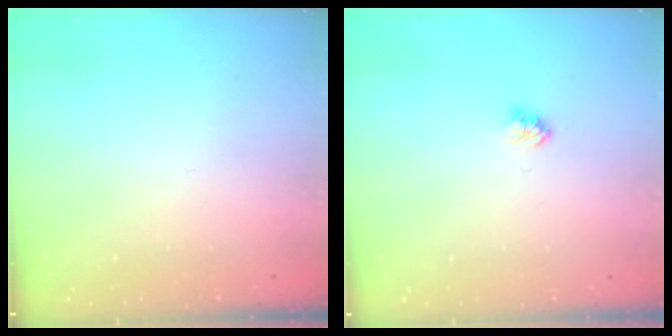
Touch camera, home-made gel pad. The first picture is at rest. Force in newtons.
{"total": 2.5, "press": 2.4, "slide": 0.4}